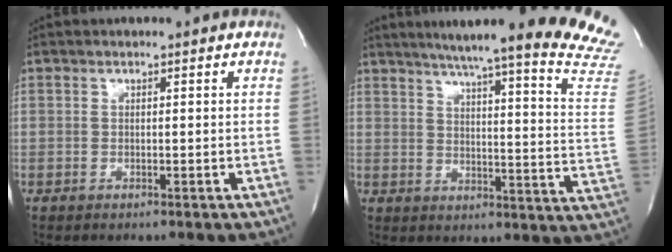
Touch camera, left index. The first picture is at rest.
{"total": 27.2, "force": [23.6, -0.8, 13.5], "torque": [-0.161, -0.102, 0.279]}